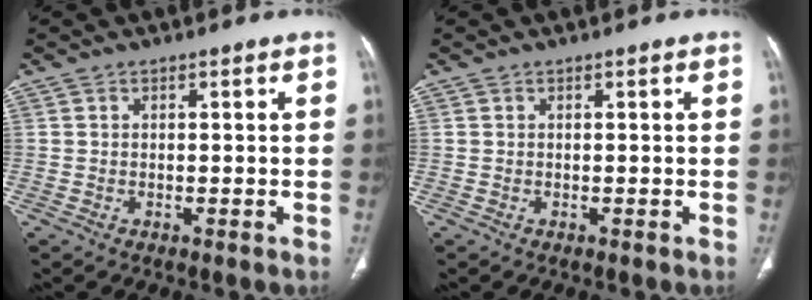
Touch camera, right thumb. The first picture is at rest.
{"total": 0.0}